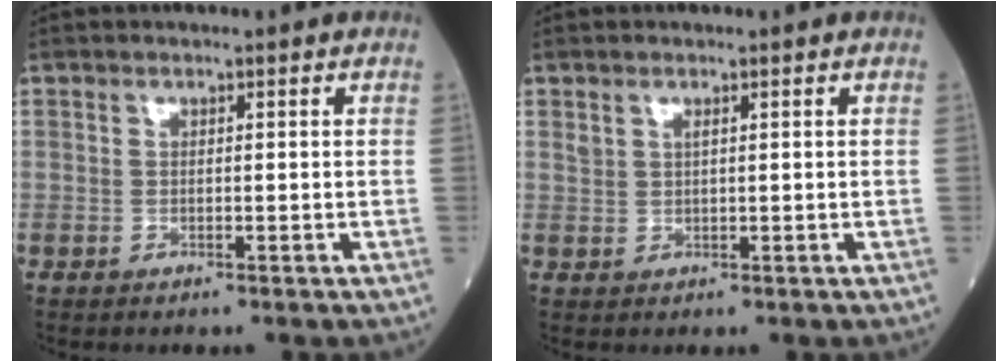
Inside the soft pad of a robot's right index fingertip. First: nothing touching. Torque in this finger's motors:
{"motor_torque": [-0.03, 0.04, 0.00, 0.01]}